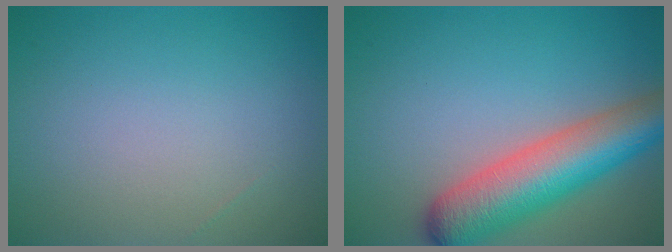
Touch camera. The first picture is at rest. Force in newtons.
{"total": 8.2, "press": 8.2, "slide": 0.4}